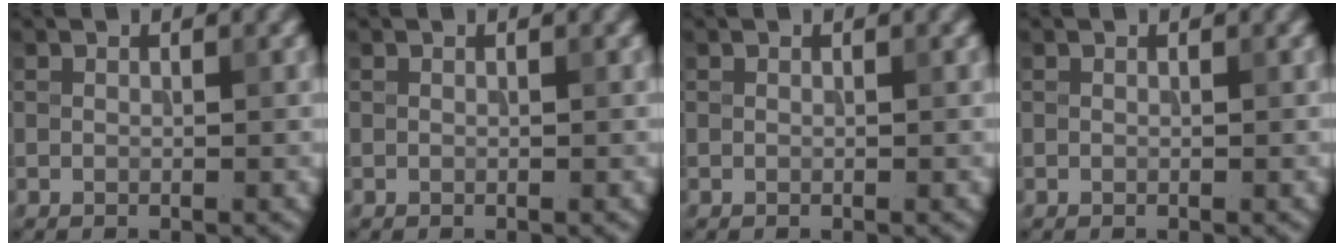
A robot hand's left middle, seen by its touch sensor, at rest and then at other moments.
{"total": 0.0}
{"total": 0.0}
{"total": 0.0}